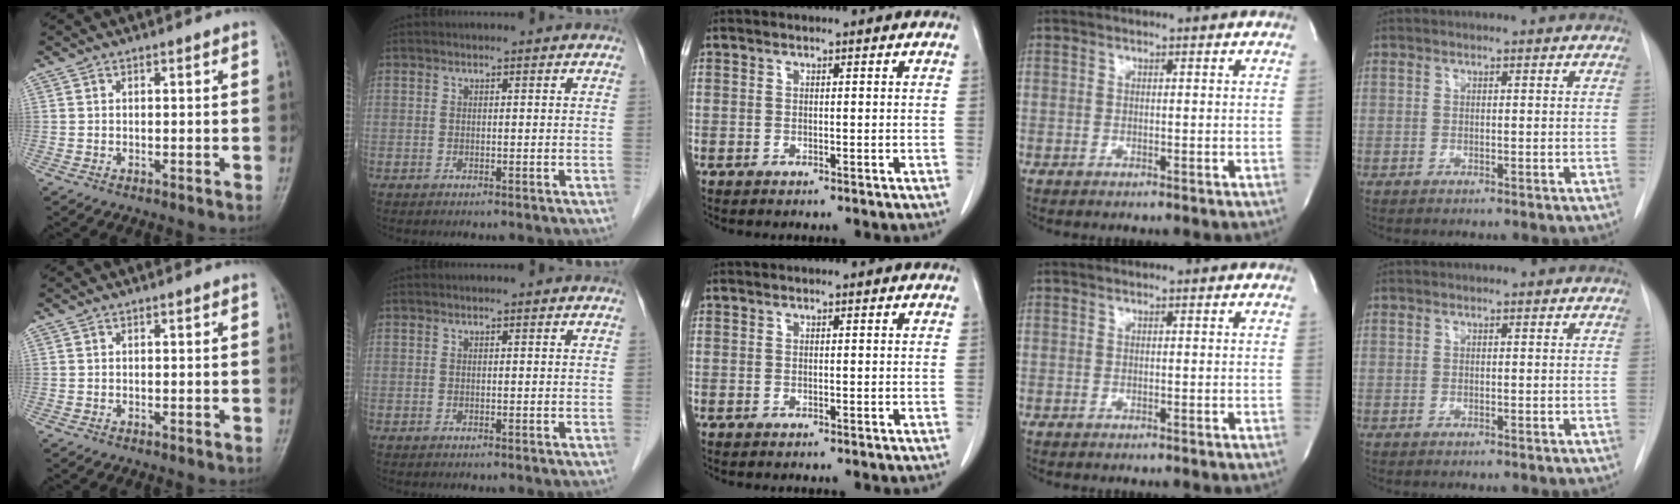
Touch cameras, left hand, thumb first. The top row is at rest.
{}